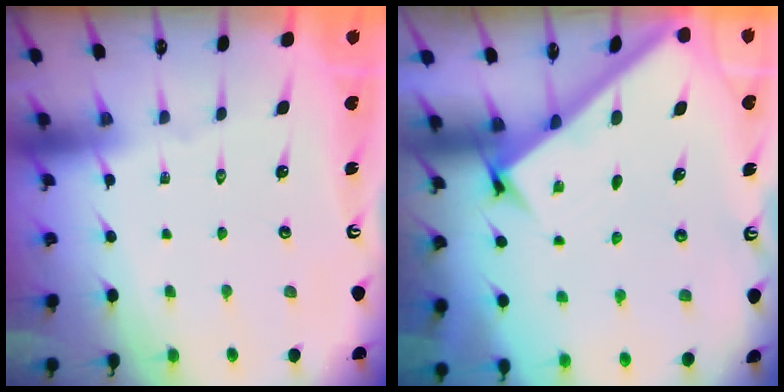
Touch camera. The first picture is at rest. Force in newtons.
{"total": 2.8, "press": 2.7, "slide": 0.3}